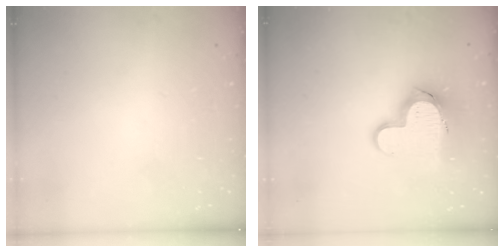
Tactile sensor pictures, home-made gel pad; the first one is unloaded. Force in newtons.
{"total": 13.1, "press": 13.0, "slide": 1.3}